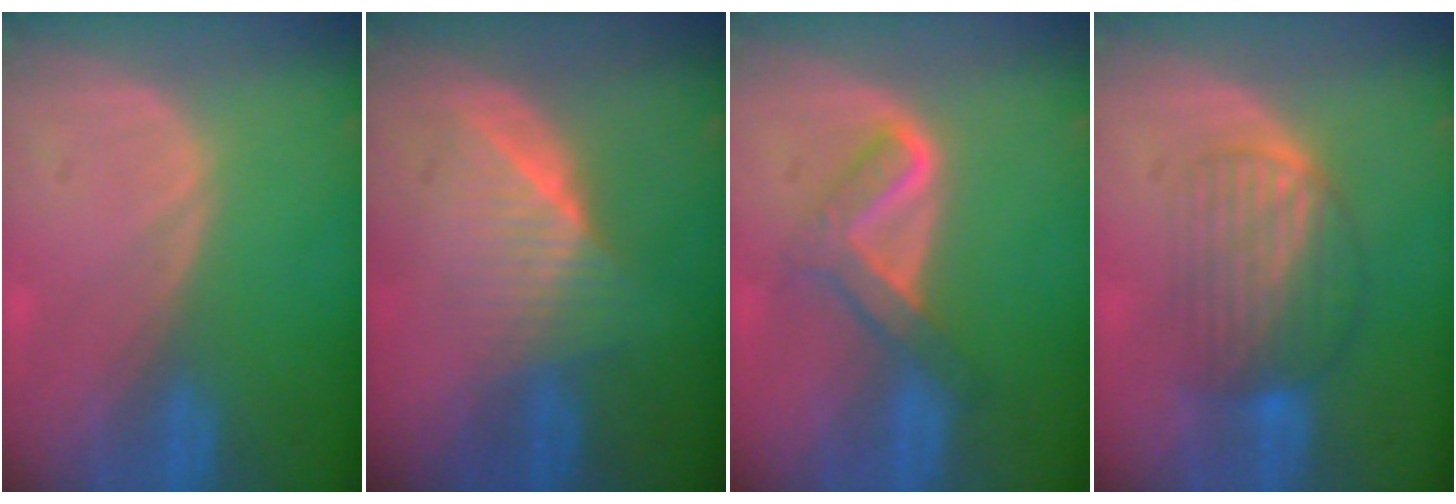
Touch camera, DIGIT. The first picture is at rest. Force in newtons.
{"total": 6.4, "press": 5.9, "slide": 2.3}
{"total": 5.2, "press": 5.1, "slide": 0.6}
{"total": 6.8, "press": 6.5, "slide": 2.0}